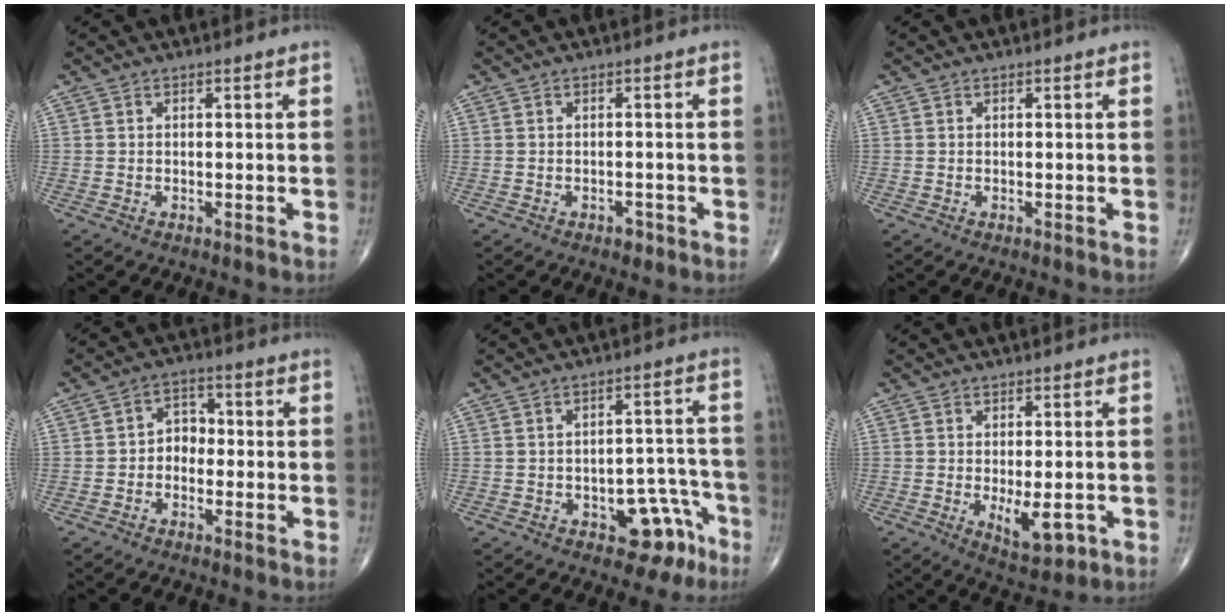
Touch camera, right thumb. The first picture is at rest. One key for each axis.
{"total": 1.4, "fx": -0.9, "fy": 0.9, "fz": 0.6, "tx": -0.006, "ty": 0.002, "tz": -0.013}
{"total": 0.0}
{"total": 4.5, "fx": -0.8, "fy": 3.6, "fz": 2.5, "tx": -0.012, "ty": 0.022, "tz": -0.027}
{"total": 8.8, "fx": -4.6, "fy": 5.1, "fz": 5.5, "tx": -0.030, "ty": 0.046, "tz": -0.055}
{"total": 6.5, "fx": -1.5, "fy": 2.8, "fz": 5.7, "tx": -0.077, "ty": -0.015, "tz": -0.012}